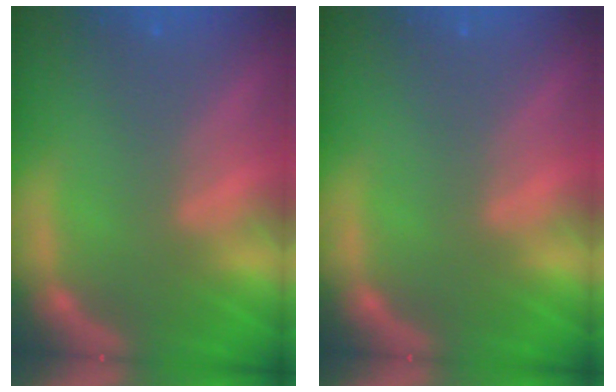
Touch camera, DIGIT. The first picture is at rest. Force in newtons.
{"total": 0.0}